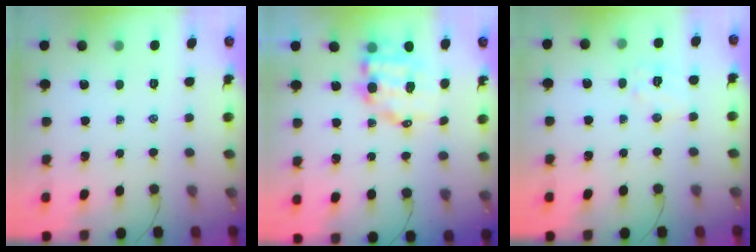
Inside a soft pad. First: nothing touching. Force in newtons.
{"total": 9.9, "press": 9.6, "slide": 2.3}
{"total": 7.3, "press": 7.2, "slide": 0.9}